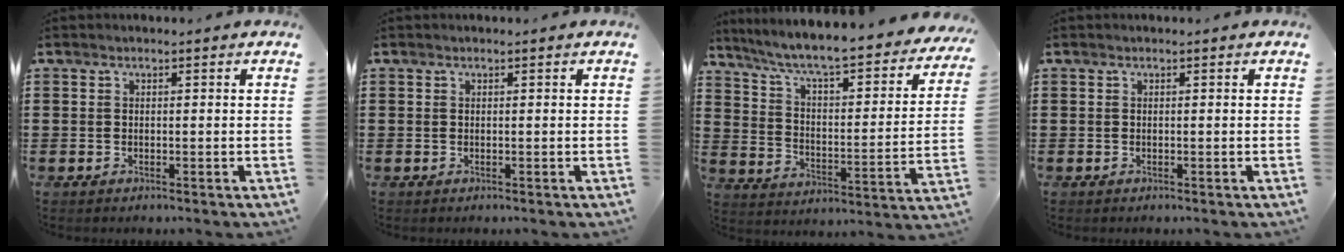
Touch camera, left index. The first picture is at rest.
{"total": 0.0}
{"total": 6.2, "force": [5.0, 0.0, 3.6], "torque": [-0.093, -0.049, 0.077]}
{"total": 0.0}